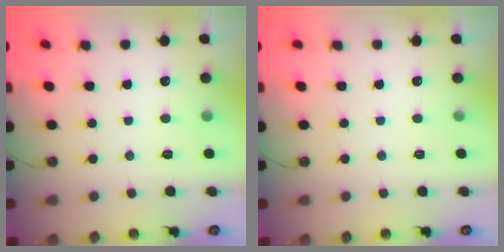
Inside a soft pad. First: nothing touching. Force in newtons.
{"total": 0.0}